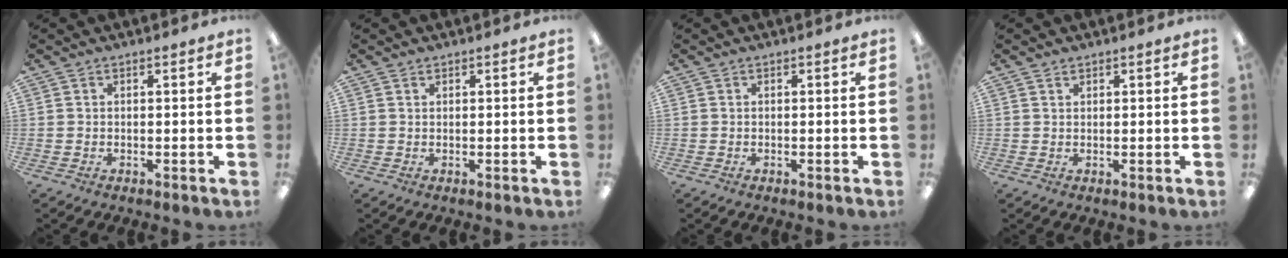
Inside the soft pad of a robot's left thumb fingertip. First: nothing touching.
{"total": 0.5, "force": [0.5, 0.3, 0.1], "torque": [-0.002, 0.001, 0.009]}
{"total": 0.0}
{"total": 0.8, "force": [0.7, 0.3, 0.2], "torque": [-0.004, 0.000, 0.014]}